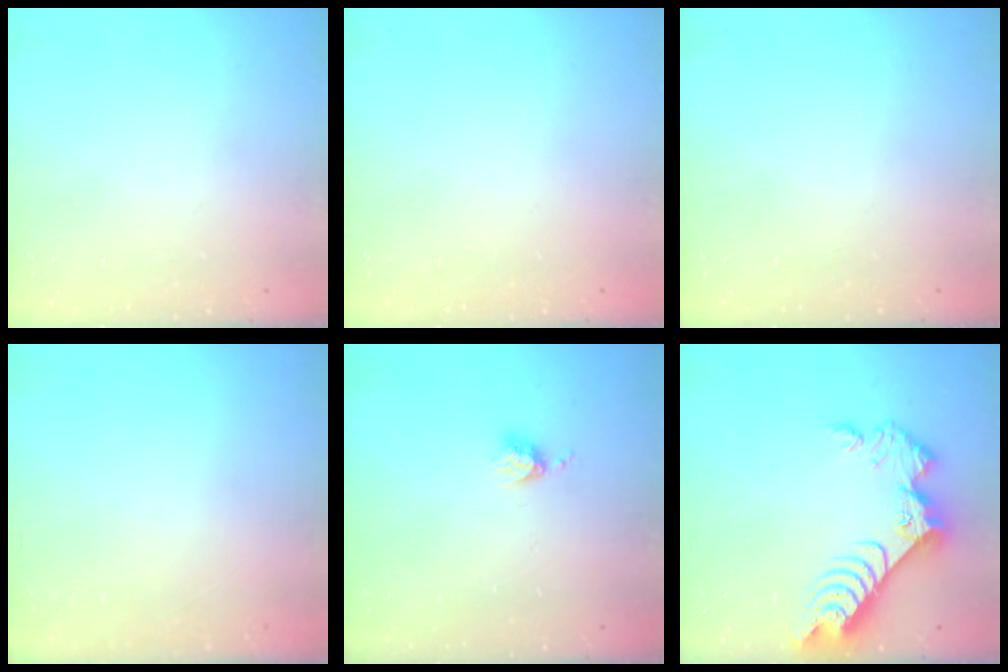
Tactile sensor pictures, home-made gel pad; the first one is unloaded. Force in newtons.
{"total": 0.0}
{"total": 0.0}
{"total": 0.0}
{"total": 3.3, "press": 3.3, "slide": 0.4}
{"total": 9.6, "press": 9.5, "slide": 0.9}